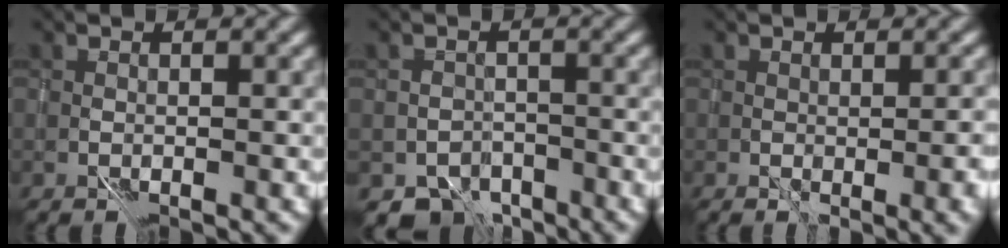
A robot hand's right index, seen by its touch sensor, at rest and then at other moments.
{"total": 3.8, "force": [-2.7, 2.4, 1.2], "torque": [-0.004, -0.003, -0.042]}
{"total": 3.1, "force": [0.0, 0.9, 2.9], "torque": [-0.032, 0.001, 0.016]}